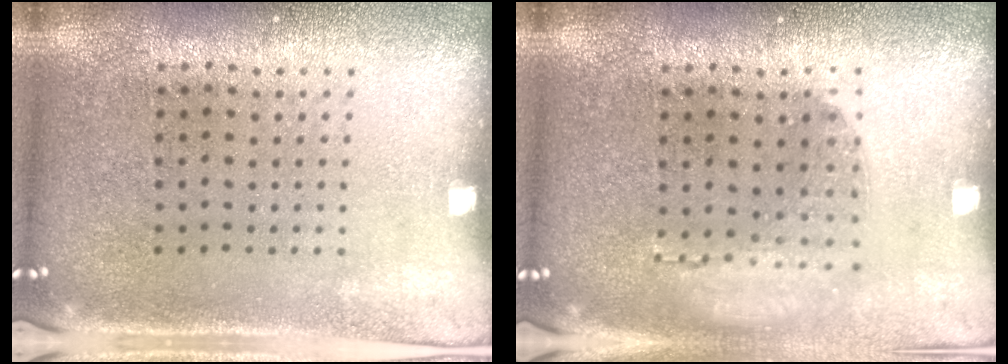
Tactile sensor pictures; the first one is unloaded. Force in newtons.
{"total": 1.1, "press": 1.1, "slide": 0.2}